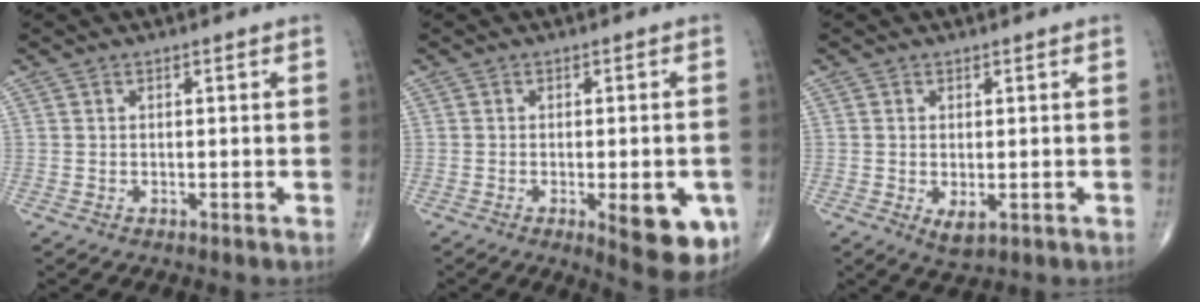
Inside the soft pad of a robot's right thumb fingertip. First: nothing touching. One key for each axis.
{"total": 11.2, "fx": -3.7, "fy": 3.8, "fz": 9.9, "tx": -0.103, "ty": -0.008, "tz": -0.036}
{"total": 2.9, "fx": -0.7, "fy": 1.4, "fz": 2.5, "tx": -0.038, "ty": -0.008, "tz": -0.005}